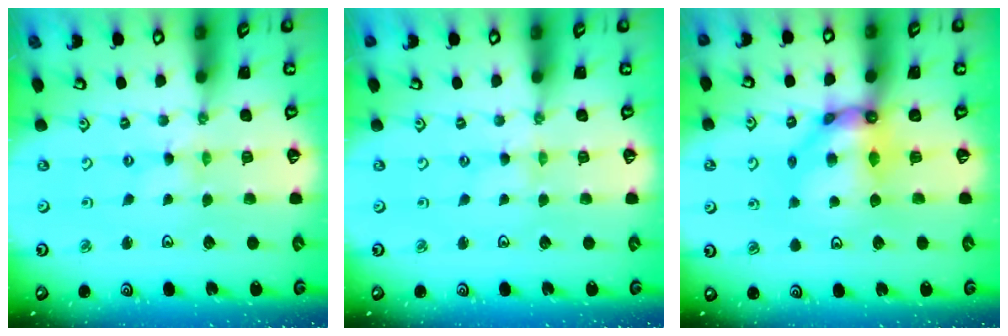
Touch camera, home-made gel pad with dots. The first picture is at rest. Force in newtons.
{"total": 0.0}
{"total": 10.9, "press": 10.9, "slide": 1.1}